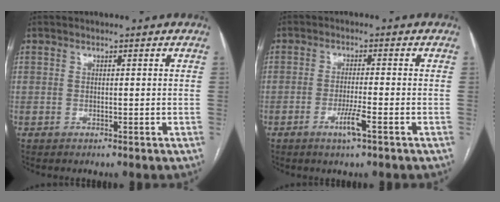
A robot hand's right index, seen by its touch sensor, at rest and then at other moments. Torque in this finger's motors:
{"motor_torque": [1.00, -0.29, 0.43, 0.09]}